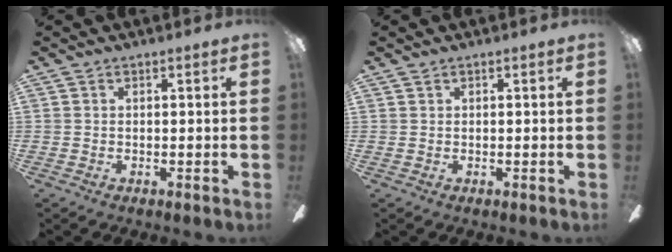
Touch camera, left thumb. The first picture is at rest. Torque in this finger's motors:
{"motor_torque": [-0.13, 0.19, -0.19, 0.12, 0.00]}